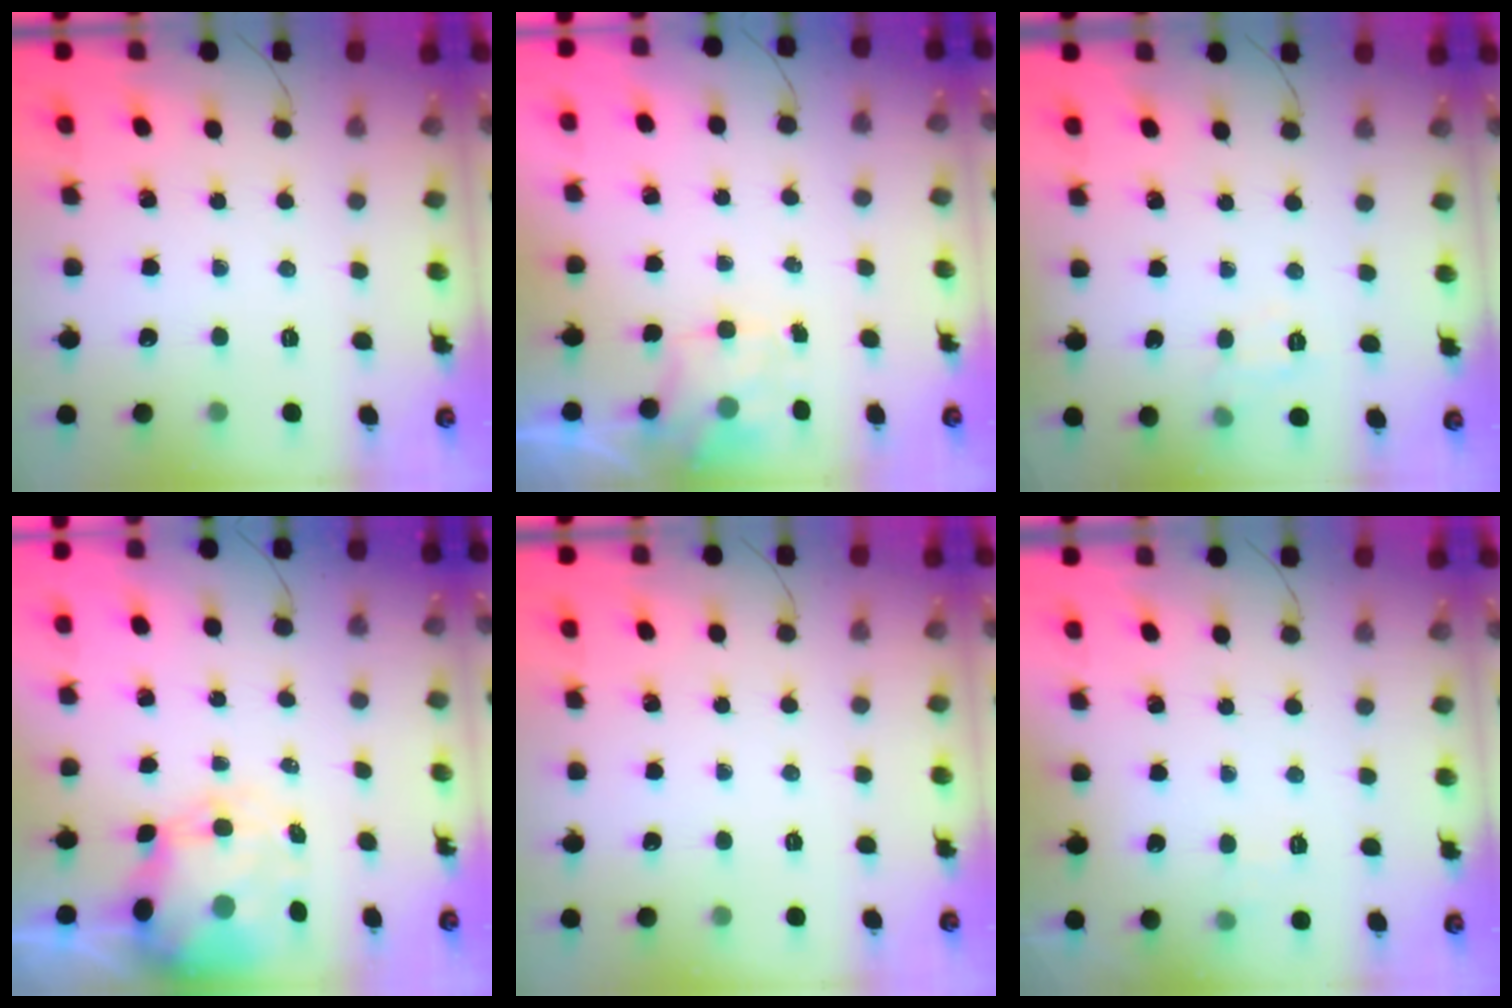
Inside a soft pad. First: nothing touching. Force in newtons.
{"total": 1.5, "press": 1.3, "slide": 0.8}
{"total": 7.0, "press": 6.8, "slide": 1.7}
{"total": 7.6, "press": 7.4, "slide": 1.9}
{"total": 0.0}
{"total": 3.1, "press": 2.7, "slide": 1.6}